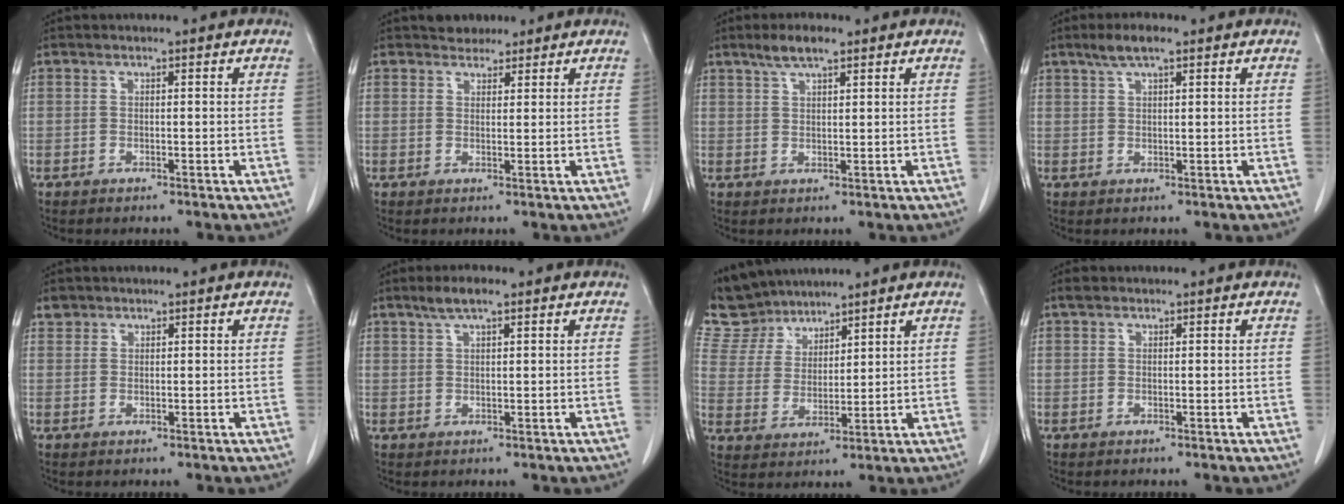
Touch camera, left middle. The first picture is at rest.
{"total": 2.4, "force": [2.1, 1.3, 0.2], "torque": [-0.008, 0.007, 0.033]}
{"total": 4.2, "force": [3.0, 0.9, 2.8], "torque": [-0.060, 0.008, 0.056]}
{"total": 3.8, "force": [2.6, 0.7, 2.7], "torque": [-0.058, 0.011, 0.049]}
{"total": 1.4, "force": [1.1, 0.9, 0.0], "torque": [0.006, 0.007, 0.016]}
{"total": 3.5, "force": [2.4, 0.7, 2.5], "torque": [-0.053, 0.009, 0.047]}
{"total": 9.0, "force": [8.3, 3.4, 0.7], "torque": [-0.026, 0.015, 0.174]}
{"total": 1.2, "force": [0.9, 0.7, 0.4], "torque": [-0.011, 0.010, 0.013]}